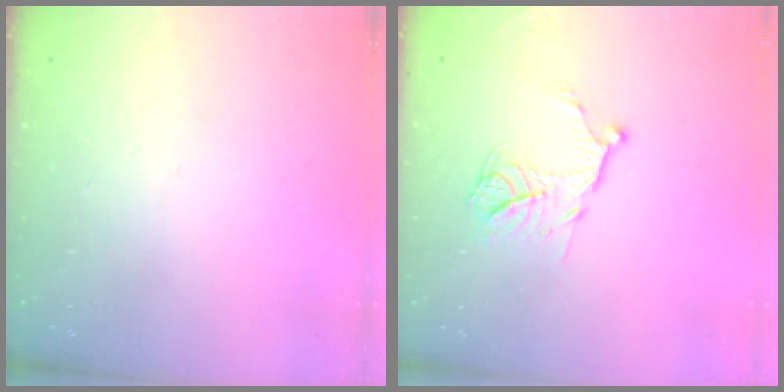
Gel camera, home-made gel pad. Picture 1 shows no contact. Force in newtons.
{"total": 12.3, "press": 12.2, "slide": 1.2}